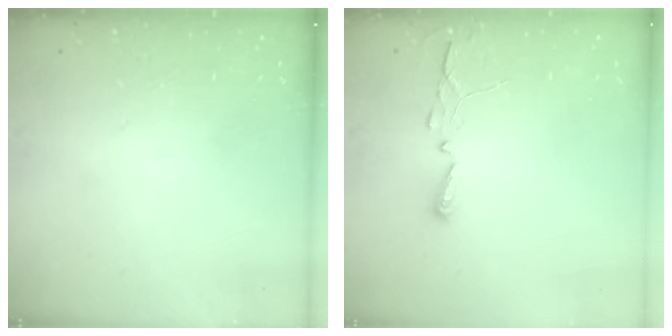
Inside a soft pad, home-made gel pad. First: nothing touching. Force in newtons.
{"total": 2.9, "press": 2.9, "slide": 0.4}